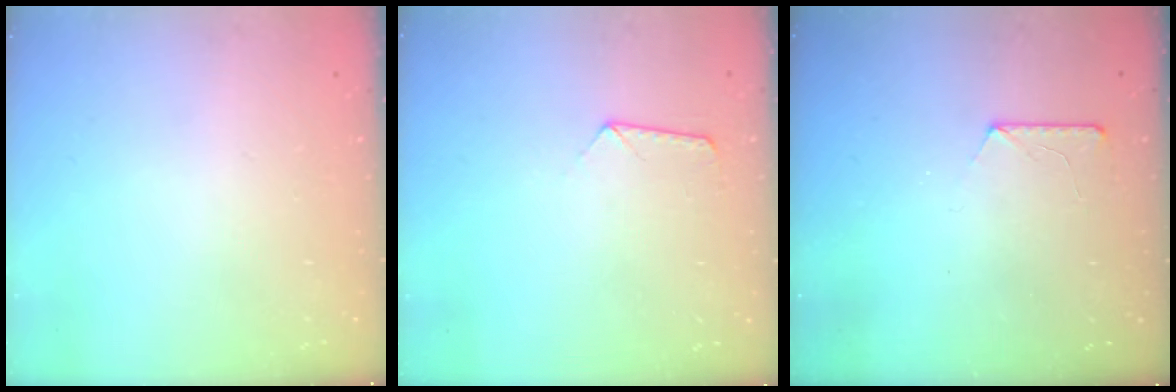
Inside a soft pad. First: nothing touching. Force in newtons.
{"total": 8.9, "press": 8.8, "slide": 0.5}
{"total": 7.3, "press": 7.2, "slide": 0.8}